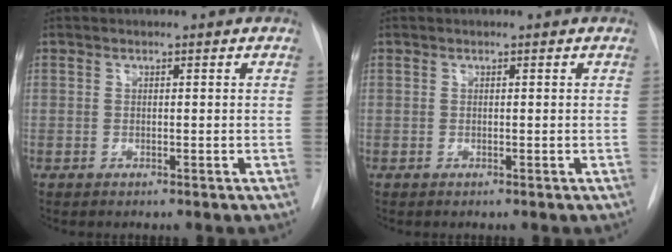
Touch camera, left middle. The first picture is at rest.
{"total": 0.0}